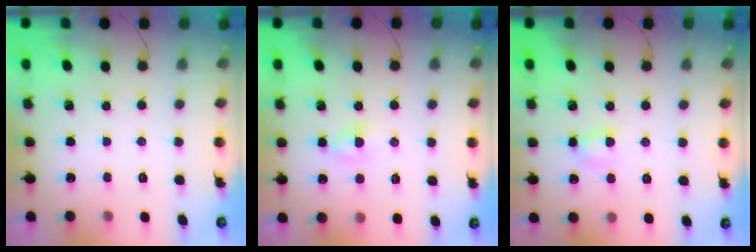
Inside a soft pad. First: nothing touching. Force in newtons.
{"total": 2.2, "press": 2.1, "slide": 0.9}
{"total": 4.1, "press": 4.0, "slide": 0.9}